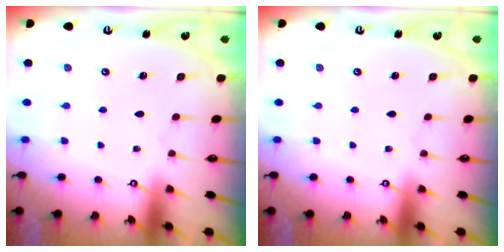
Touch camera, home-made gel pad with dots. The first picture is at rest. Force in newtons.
{"total": 0.0}